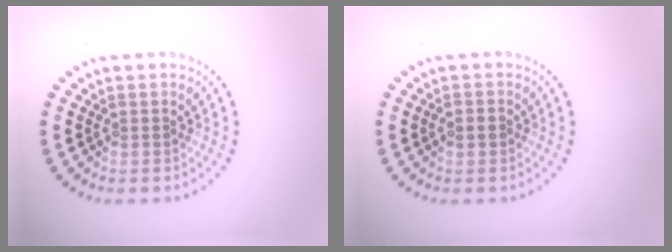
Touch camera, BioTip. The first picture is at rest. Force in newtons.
{"total": 1.5, "press": 1.5, "slide": 0.1}